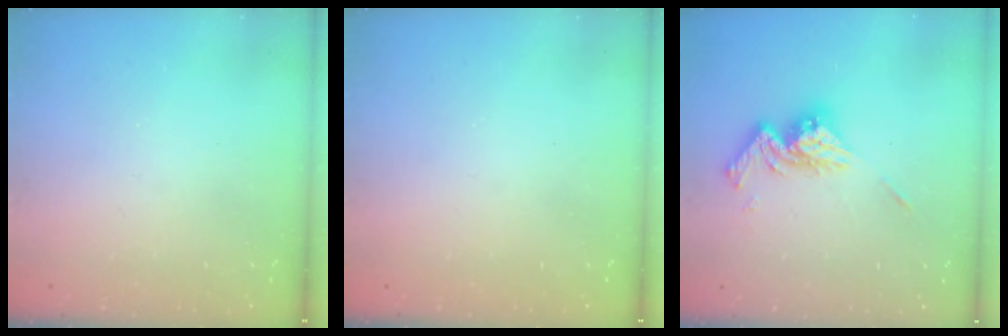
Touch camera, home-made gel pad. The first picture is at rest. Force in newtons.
{"total": 0.0}
{"total": 13.5, "press": 13.4, "slide": 1.2}